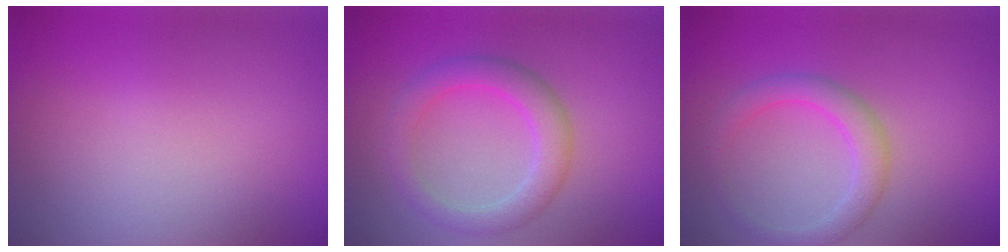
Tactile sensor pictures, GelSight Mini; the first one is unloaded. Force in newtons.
{"total": 3.5, "press": 3.5, "slide": 0.3}
{"total": 2.8, "press": 2.8, "slide": 0.1}